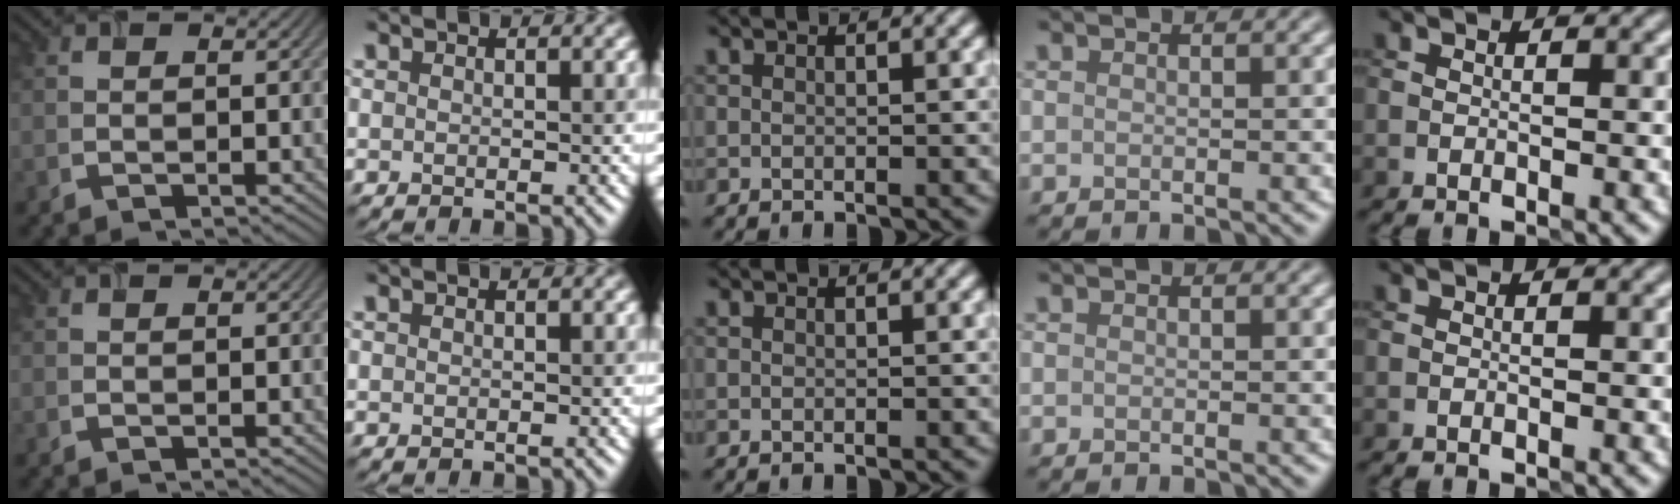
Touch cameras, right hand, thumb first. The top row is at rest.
{}